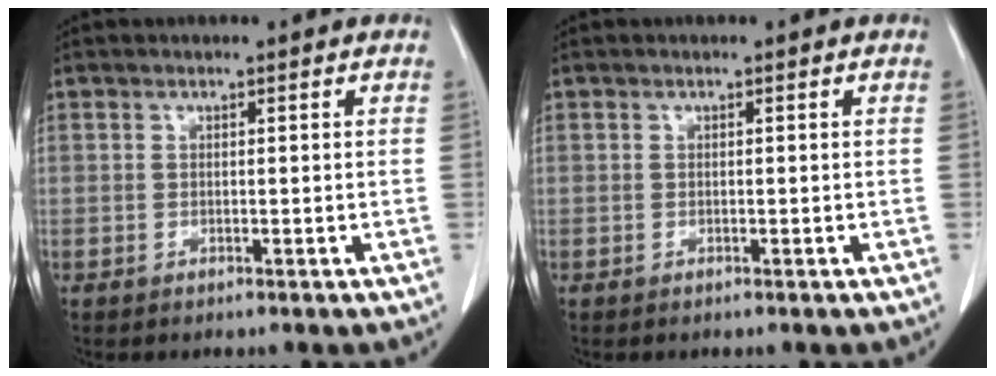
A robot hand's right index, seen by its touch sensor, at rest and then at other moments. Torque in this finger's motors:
{"motor_torque": [-0.01, 0.01, 0.00, 0.00]}